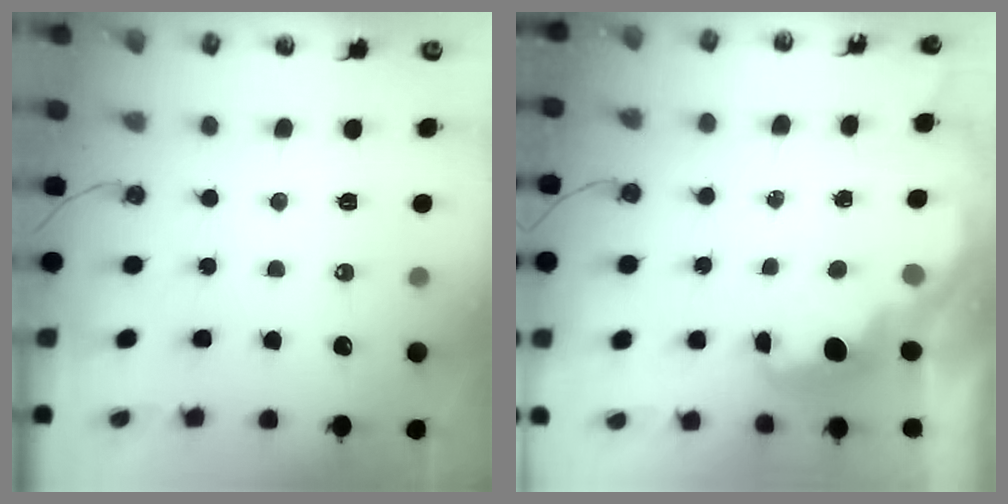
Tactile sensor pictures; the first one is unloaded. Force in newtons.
{"total": 3.1, "press": 3.0, "slide": 0.7}